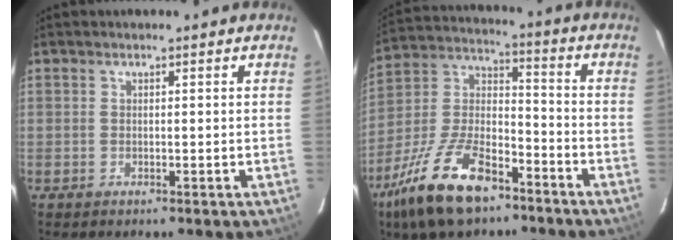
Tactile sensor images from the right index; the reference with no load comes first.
{"total": 19.3, "force": [-12.1, 8.4, 12.5], "torque": [-0.267, -0.003, -0.220]}